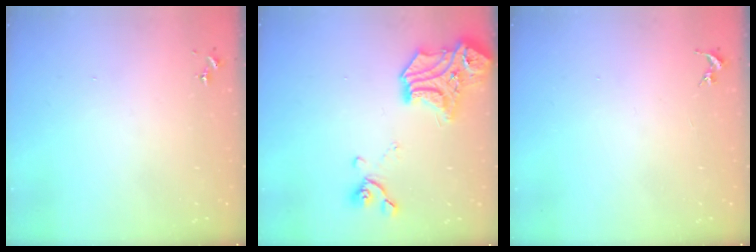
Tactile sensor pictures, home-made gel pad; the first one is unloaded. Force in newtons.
{"total": 19.1, "press": 19.1, "slide": 0.7}
{"total": 0.0}